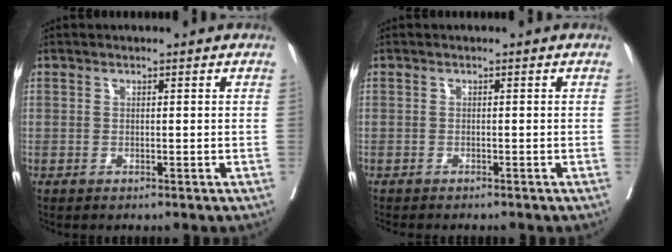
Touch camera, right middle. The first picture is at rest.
{"total": 3.3, "force": [-3.0, 0.7, 1.4], "torque": [-0.020, -0.006, -0.038]}